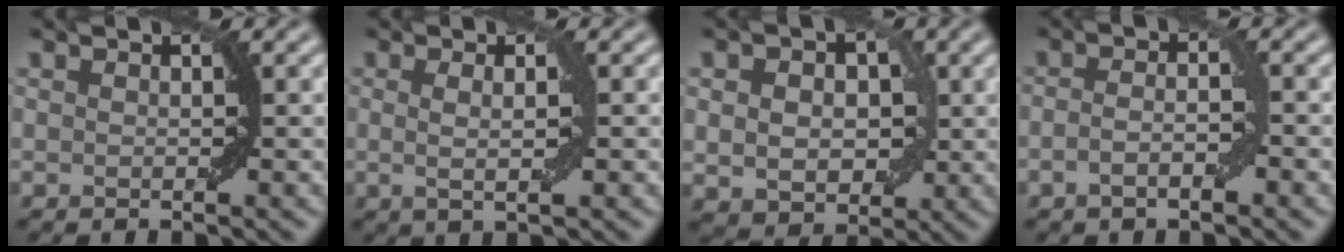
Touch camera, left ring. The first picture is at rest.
{"total": 2.1, "force": [0.2, 0.4, 2.1], "torque": [-0.032, -0.004, 0.001]}
{"total": 5.8, "force": [0.6, 4.2, 4.0], "torque": [-0.045, 0.004, 0.005]}
{"total": 2.3, "force": [-0.9, 0.6, 2.1], "torque": [-0.040, 0.003, -0.020]}